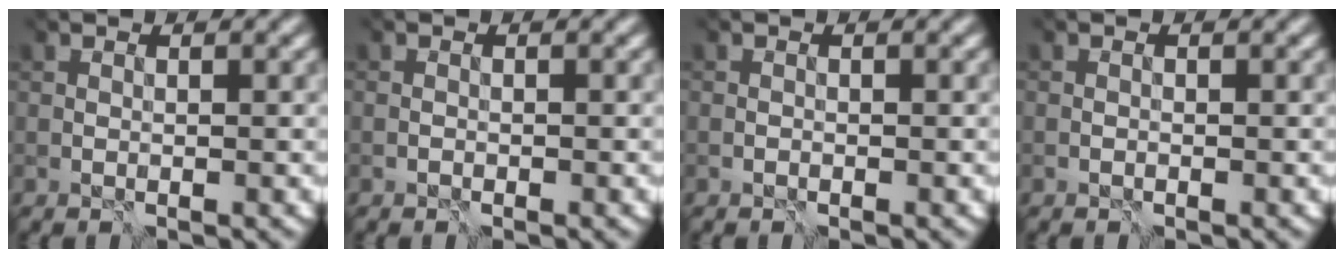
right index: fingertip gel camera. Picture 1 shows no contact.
{"total": 1.5, "force": [-1.4, -0.3, -0.6], "torque": [0.005, -0.002, -0.016]}
{"total": 1.6, "force": [-1.4, -0.4, -0.6], "torque": [0.009, -0.002, -0.016]}
{"total": 1.6, "force": [-1.4, -0.5, -0.6], "torque": [0.008, -0.002, -0.015]}